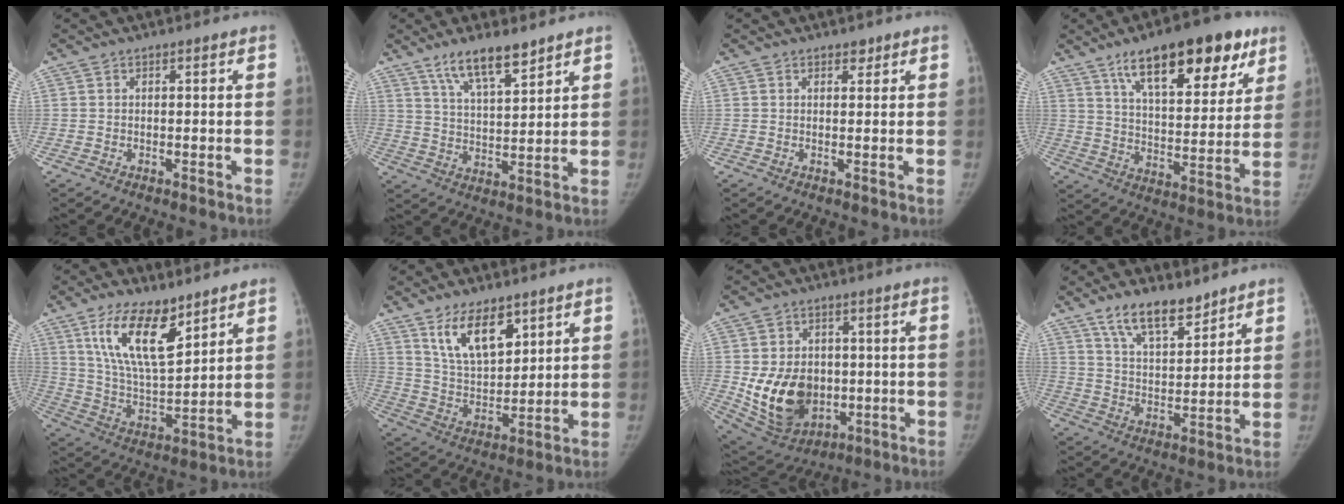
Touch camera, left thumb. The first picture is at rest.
{"total": 9.8, "force": [7.0, 2.7, 6.3], "torque": [-0.091, -0.040, 0.132]}
{"total": 1.3, "force": [0.9, 0.8, 0.4], "torque": [0.009, -0.005, 0.010]}
{"total": 22.2, "force": [13.0, 9.0, 15.6], "torque": [-0.185, -0.034, 0.202]}
{"total": 15.1, "force": [8.7, 6.2, 10.6], "torque": [-0.164, -0.050, 0.171]}
{"total": 11.9, "force": [7.0, 5.8, 7.7], "torque": [-0.108, -0.045, 0.138]}
{"total": 15.7, "force": [-1.6, 11.9, 10.1], "torque": [-0.132, -0.005, 0.001]}
{"total": 10.6, "force": [7.8, 4.2, 5.8], "torque": [-0.073, -0.053, 0.145]}